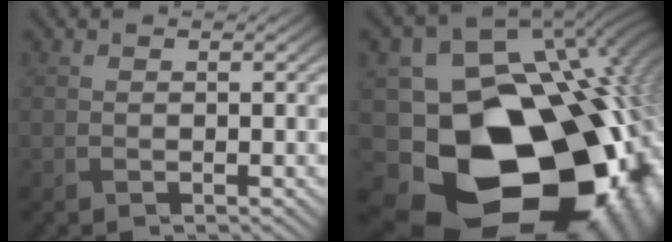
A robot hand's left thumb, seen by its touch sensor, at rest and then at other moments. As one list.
[{"total": 22.5, "force": [-6.9, 17.1, 13.0], "torque": [-0.221, -0.050, -0.094]}]